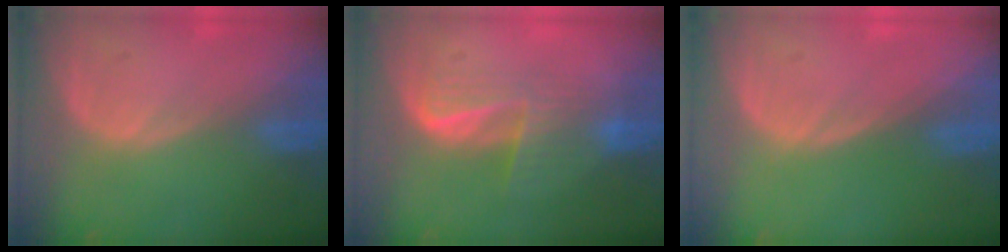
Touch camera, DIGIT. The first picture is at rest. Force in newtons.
{"total": 5.9, "press": 5.4, "slide": 2.3}
{"total": 0.0}